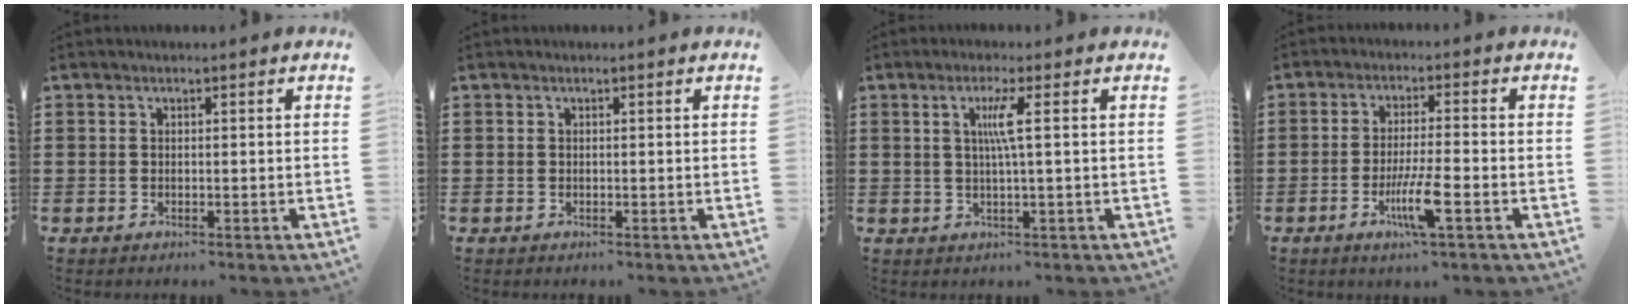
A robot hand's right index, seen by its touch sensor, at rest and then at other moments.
{"total": 0.0}
{"total": 4.0, "force": [0.7, -0.4, 3.9], "torque": [-0.077, -0.004, 0.007]}
{"total": 6.9, "force": [-2.6, 0.6, 6.4], "torque": [-0.123, -0.016, -0.048]}